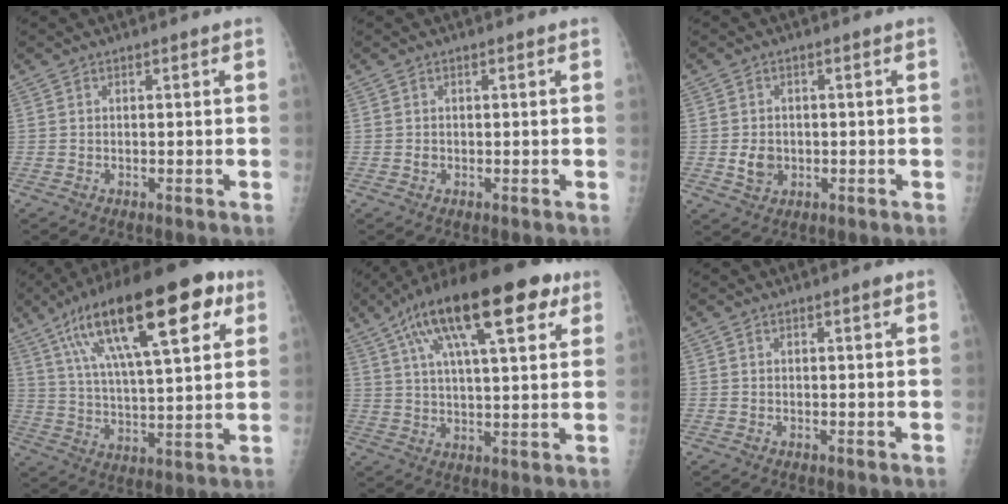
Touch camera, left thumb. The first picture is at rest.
{"total": 0.5, "force": [-0.2, 0.5, 0.1], "torque": [0.003, 0.000, -0.003]}
{"total": 3.7, "force": [-0.7, 3.1, 1.8], "torque": [-0.020, 0.000, -0.006]}
{"total": 25.7, "force": [12.3, 8.3, 21.0], "torque": [-0.329, -0.005, 0.198]}
{"total": 21.9, "force": [10.8, 7.3, 17.6], "torque": [-0.273, 0.003, 0.169]}
{"total": 1.4, "force": [0.8, 0.2, 1.1], "torque": [-0.017, -0.002, 0.011]}